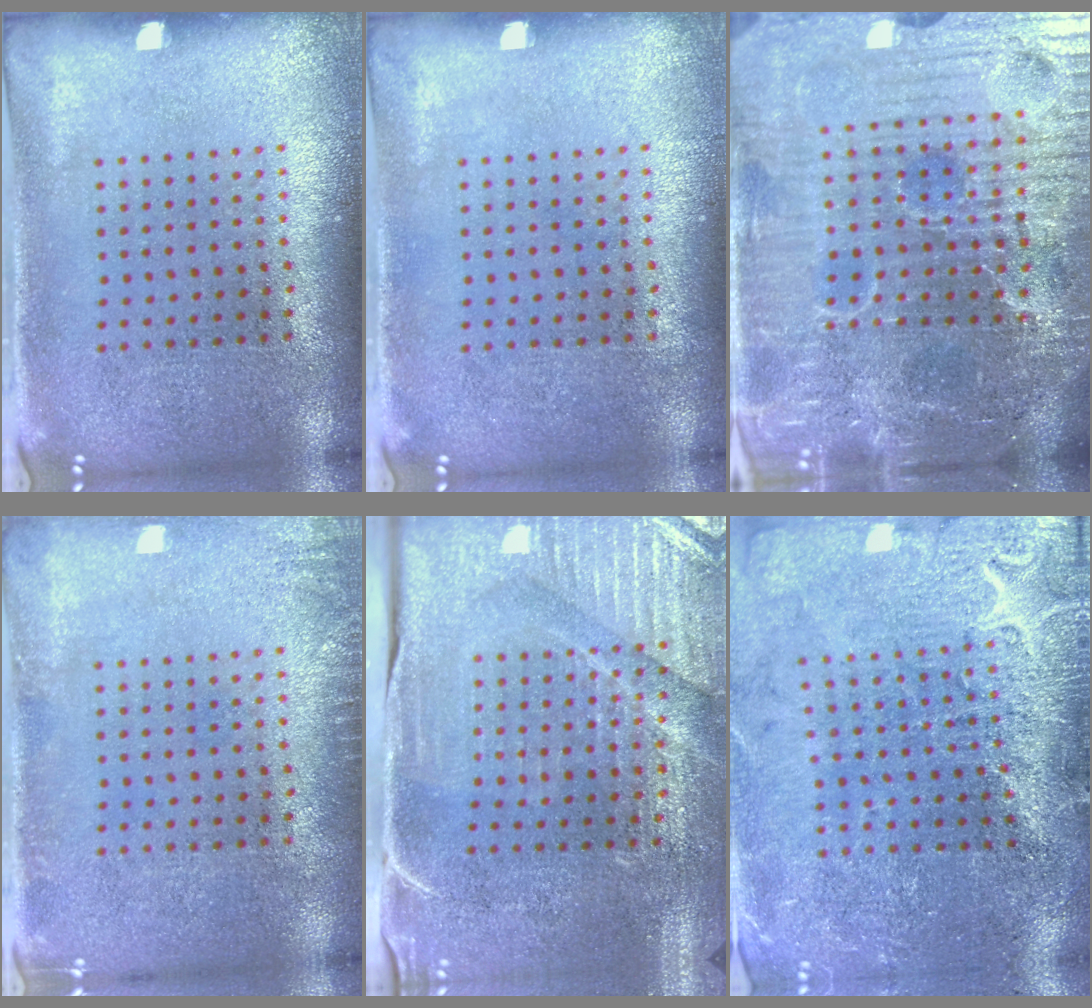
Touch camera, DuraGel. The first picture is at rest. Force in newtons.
{"total": 0.0}
{"total": 7.3, "press": 6.6, "slide": 3.1}
{"total": 1.4, "press": 1.3, "slide": 0.2}
{"total": 3.9, "press": 3.9, "slide": 0.4}
{"total": 3.1, "press": 3.1, "slide": 0.4}